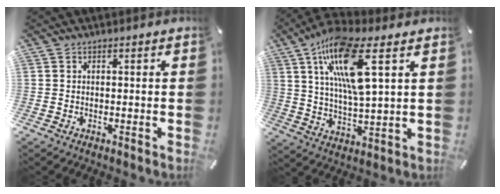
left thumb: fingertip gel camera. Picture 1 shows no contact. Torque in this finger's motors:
{"motor_torque": [0.84, 0.55, 2.05, -0.72, 0.28]}